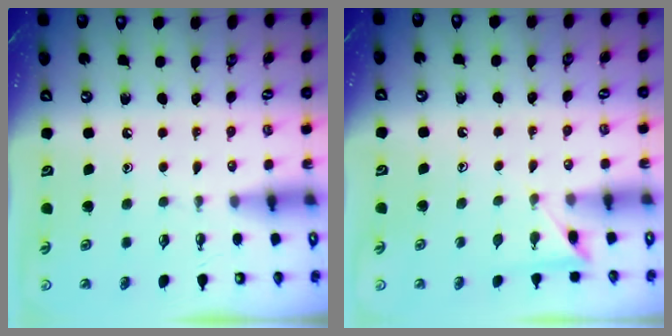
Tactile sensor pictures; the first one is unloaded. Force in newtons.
{"total": 3.6, "press": 3.6, "slide": 0.4}